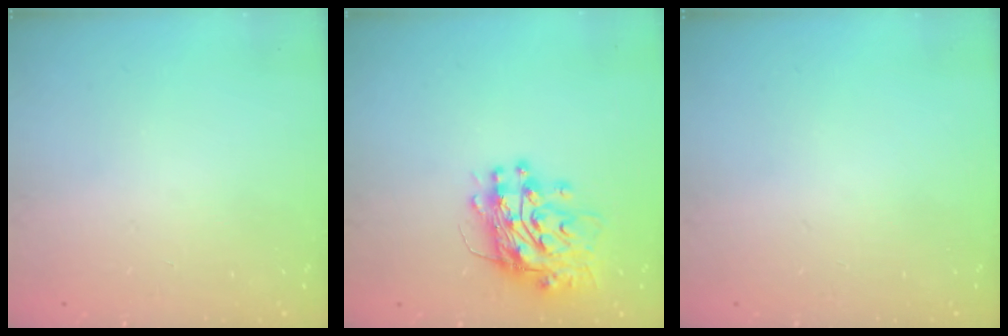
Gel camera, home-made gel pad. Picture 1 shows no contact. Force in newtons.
{"total": 12.9, "press": 12.8, "slide": 1.3}
{"total": 0.0}